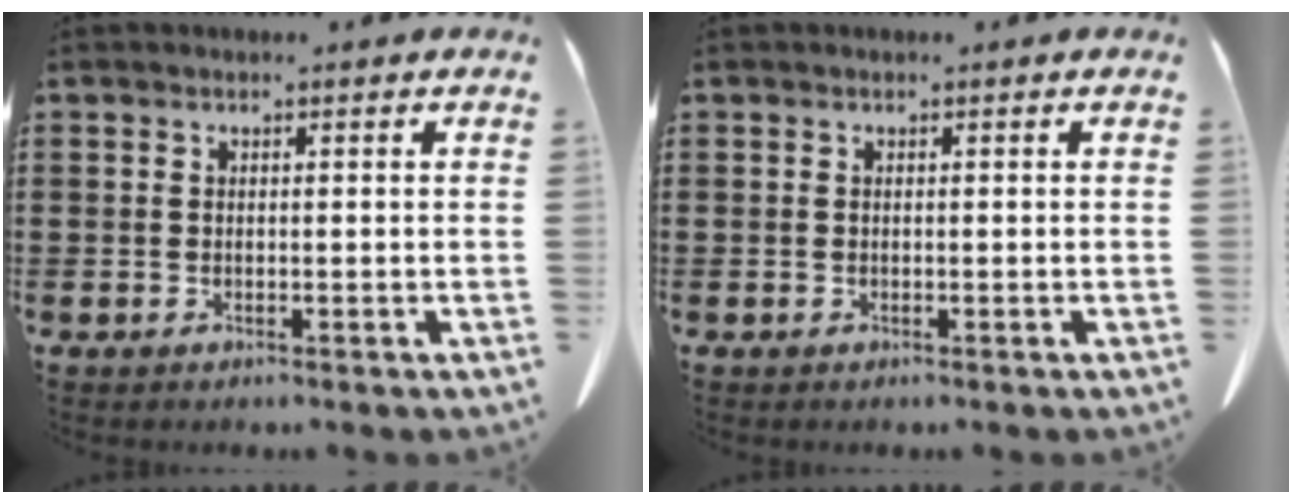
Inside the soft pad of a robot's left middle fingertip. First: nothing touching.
{"total": 0.0}